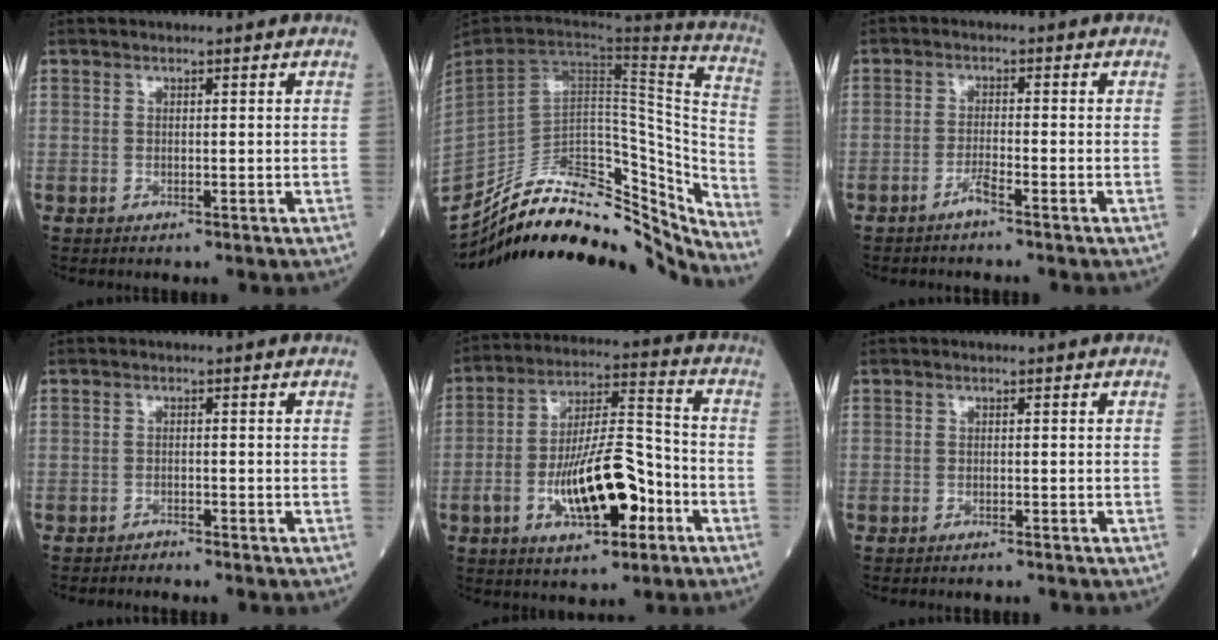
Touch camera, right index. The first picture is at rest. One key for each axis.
{"total": 29.7, "fx": -24.8, "fy": 8.7, "fz": 13.8, "tx": -0.207, "ty": 0.011, "tz": -0.367}
{"total": 2.0, "fx": -1.5, "fy": -0.3, "fz": 1.2, "tx": -0.025, "ty": 0.000, "tz": -0.031}
{"total": 1.3, "fx": -1.3, "fy": 0.0, "fz": -0.1, "tx": 0.003, "ty": -0.002, "tz": -0.021}
{"total": 14.3, "fx": -5.0, "fy": 4.6, "fz": 12.6, "tx": -0.229, "ty": 0.015, "tz": -0.082}
{"total": 1.3, "fx": -1.2, "fy": 0.0, "fz": 0.2, "tx": -0.005, "ty": -0.001, "tz": -0.016}